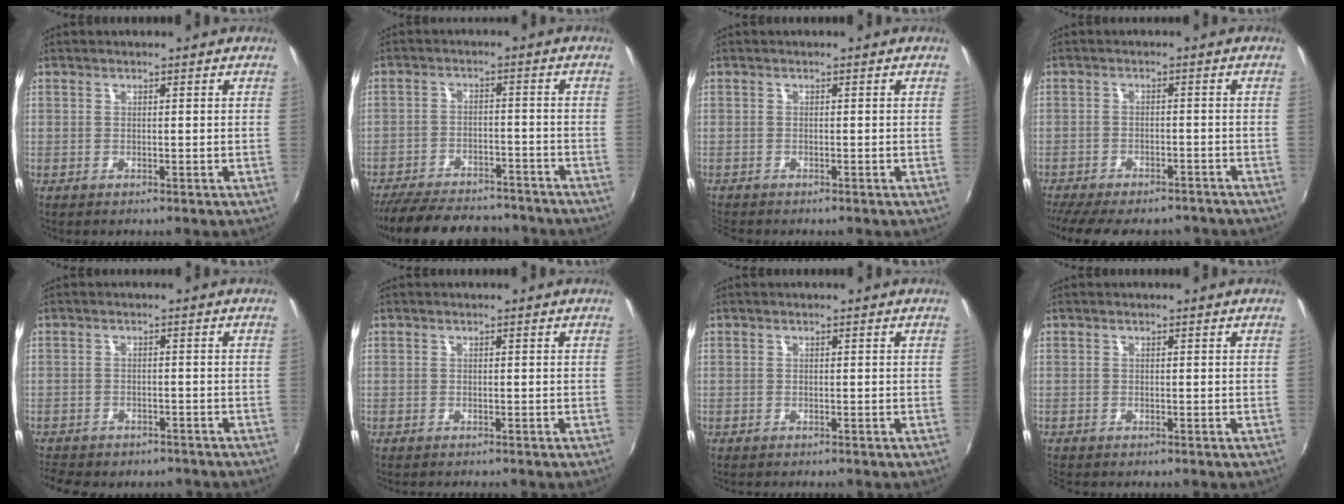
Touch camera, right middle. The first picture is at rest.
{"total": 20.1, "force": [-17.0, 6.5, 8.4], "torque": [-0.181, -0.004, -0.239]}
{"total": 2.2, "force": [-2.0, 0.6, 0.6], "torque": [-0.017, -0.011, -0.036]}
{"total": 15.2, "force": [-12.7, 4.9, 6.7], "torque": [-0.145, -0.027, -0.177]}
{"total": 9.4, "force": [-7.8, 4.0, 3.6], "torque": [-0.092, -0.021, -0.112]}
{"total": 1.2, "force": [-1.1, 0.2, 0.3], "torque": [-0.008, -0.007, -0.017]}
{"total": 0.8, "force": [-0.7, 0.2, 0.2], "torque": [-0.005, -0.005, -0.012]}
{"total": 1.8, "force": [-1.6, 0.6, 0.5], "torque": [-0.013, -0.009, -0.026]}